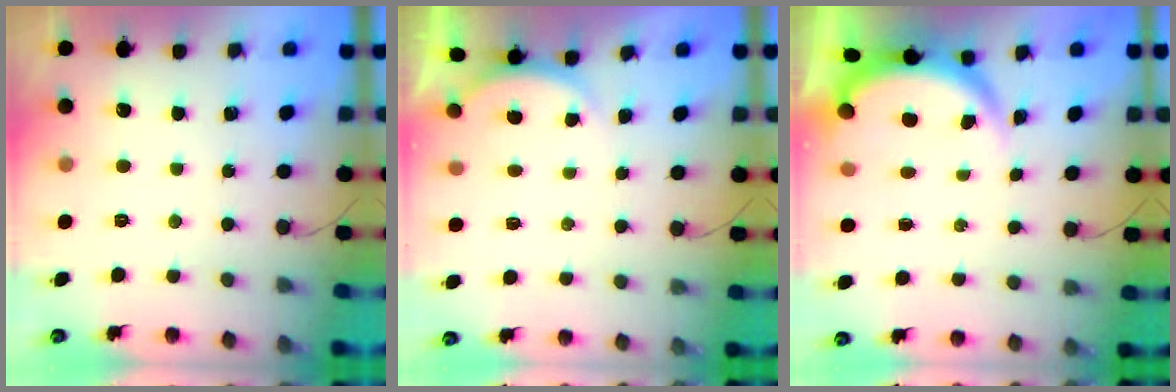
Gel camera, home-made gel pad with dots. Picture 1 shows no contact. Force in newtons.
{"total": 1.6, "press": 1.5, "slide": 0.6}
{"total": 3.8, "press": 3.8, "slide": 0.1}